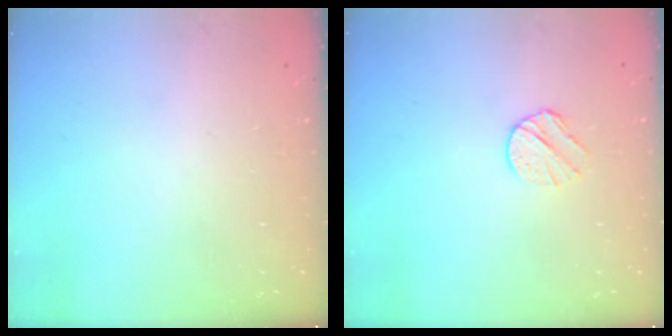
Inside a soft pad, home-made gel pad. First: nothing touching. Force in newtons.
{"total": 7.5, "press": 7.4, "slide": 1.2}